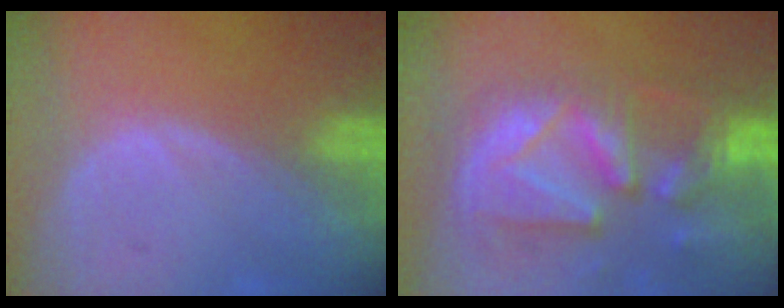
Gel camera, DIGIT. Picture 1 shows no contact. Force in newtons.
{"total": 13.3, "press": 11.4, "slide": 6.9}